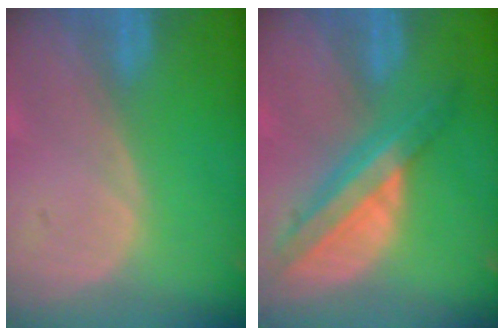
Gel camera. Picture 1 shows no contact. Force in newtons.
{"total": 8.1, "press": 6.8, "slide": 4.3}